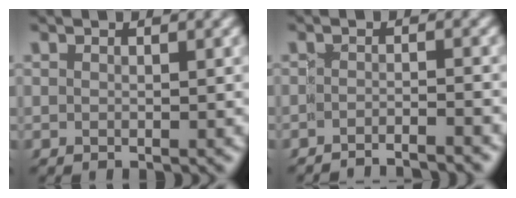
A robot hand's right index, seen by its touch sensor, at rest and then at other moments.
{"total": 3.7, "force": [-3.6, 0.5, 0.3], "torque": [0.006, 0.004, -0.069]}